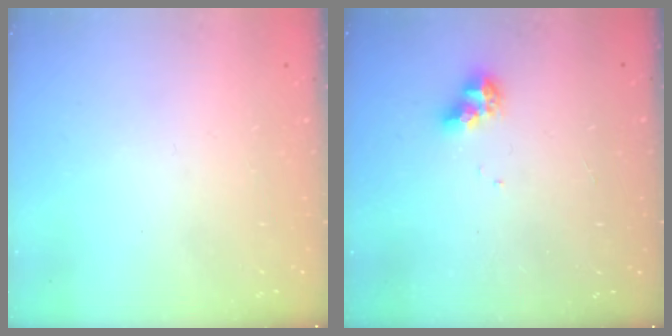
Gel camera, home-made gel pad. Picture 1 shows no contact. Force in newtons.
{"total": 7.4, "press": 7.3, "slide": 1.0}